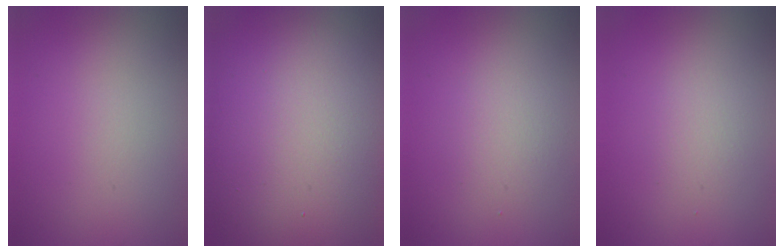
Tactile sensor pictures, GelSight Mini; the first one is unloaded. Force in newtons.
{"total": 20.6, "press": 20.6, "slide": 1.1}
{"total": 1.9, "press": 1.9, "slide": 0.1}
{"total": 1.5, "press": 1.4, "slide": 0.1}